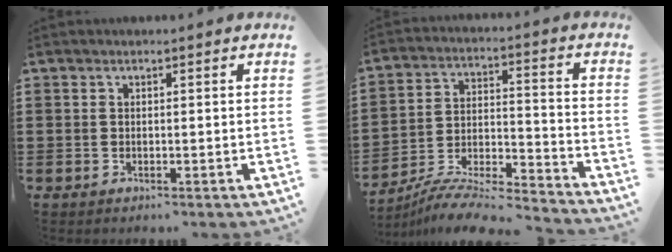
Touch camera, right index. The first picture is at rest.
{"total": 8.2, "force": [-7.7, 0.7, 2.6], "torque": [-0.047, 0.002, -0.154]}